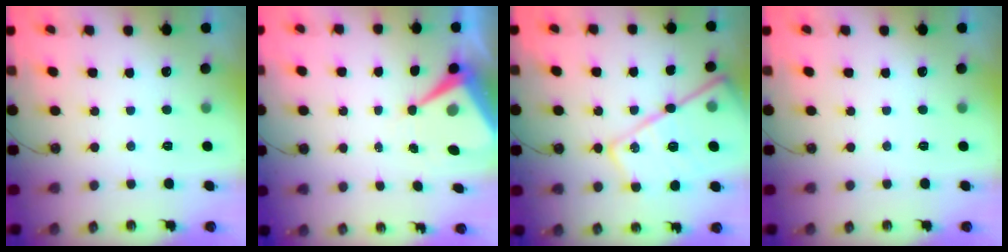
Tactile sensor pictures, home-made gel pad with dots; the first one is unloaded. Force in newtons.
{"total": 9.7, "press": 9.7, "slide": 0.8}
{"total": 23.2, "press": 23.1, "slide": 2.1}
{"total": 0.0}